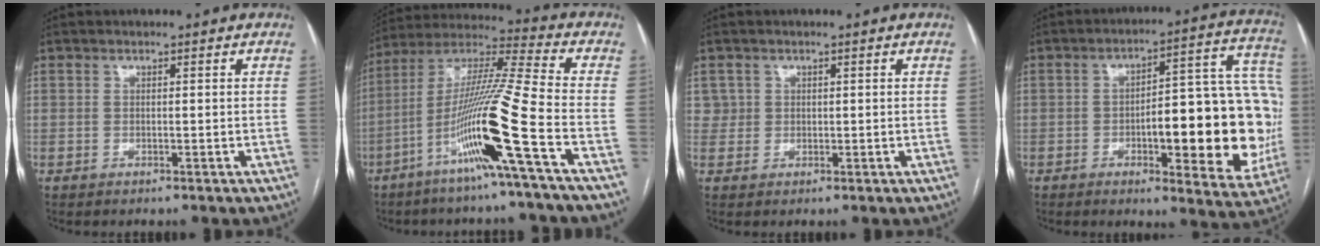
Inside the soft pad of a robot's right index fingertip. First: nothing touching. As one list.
[{"total": 16.8, "force": [-7.0, -2.2, 15.2], "torque": [-0.296, -0.013, -0.136]}, {"total": 2.1, "force": [0.8, 1.9, -0.2], "torque": [0.019, 0.005, 0.009]}, {"total": 22.7, "force": [-3.2, 6.2, 21.6], "torque": [-0.211, 0.040, -0.026]}]